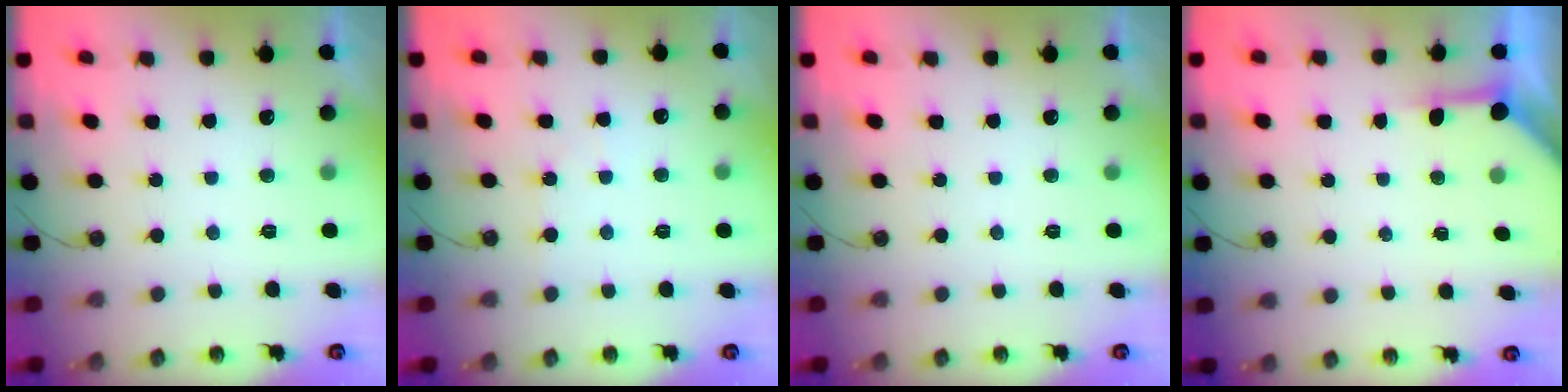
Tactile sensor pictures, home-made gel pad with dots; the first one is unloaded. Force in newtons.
{"total": 2.4, "press": 2.3, "slide": 0.4}
{"total": 0.0}
{"total": 3.8, "press": 3.7, "slide": 0.4}